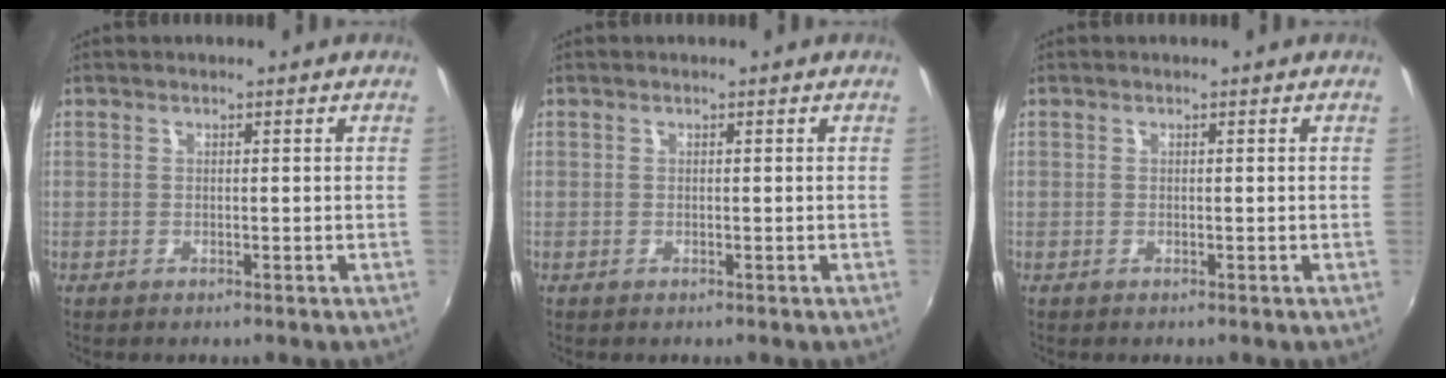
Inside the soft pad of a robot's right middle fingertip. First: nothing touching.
{"total": 0.0}
{"total": 0.0}